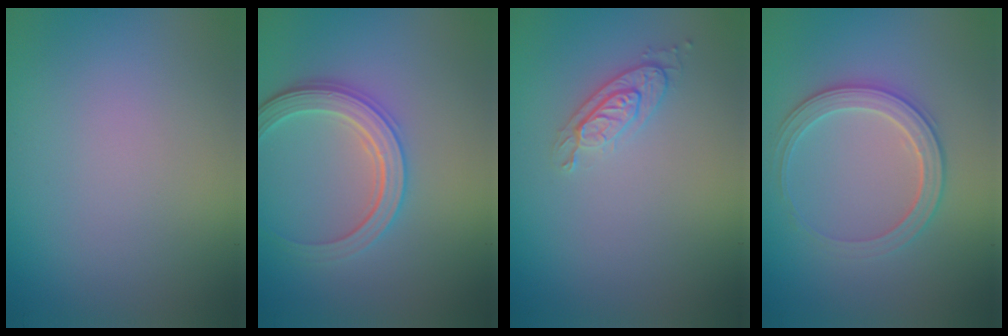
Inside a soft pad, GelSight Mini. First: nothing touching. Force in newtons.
{"total": 3.5, "press": 3.3, "slide": 1.4}
{"total": 2.1, "press": 1.9, "slide": 0.8}
{"total": 2.9, "press": 2.9, "slide": 0.3}